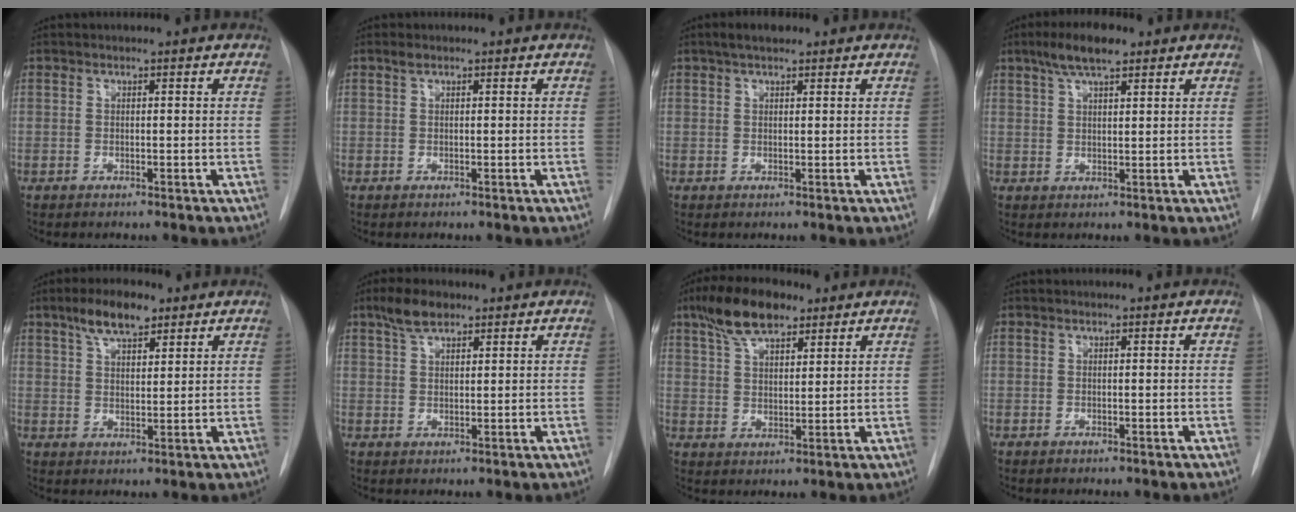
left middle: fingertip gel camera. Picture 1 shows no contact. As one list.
[{"total": 0.7, "force": [0.5, 0.3, 0.4], "torque": [-0.011, 0.008, 0.011]}, {"total": 3.0, "force": [2.1, 1.0, 1.8], "torque": [-0.037, 0.013, 0.035]}, {"total": 6.1, "force": [4.1, 1.4, 4.3], "torque": [-0.090, 0.013, 0.074]}, {"total": 6.9, "force": [4.7, 2.4, 4.4], "torque": [-0.085, 0.011, 0.083]}, {"total": 4.2, "force": [3.0, 1.7, 2.4], "torque": [-0.055, 0.010, 0.058]}, {"total": 8.5, "force": [5.9, 3.3, 5.2], "torque": [-0.105, 0.017, 0.109]}, {"total": 0.0}]